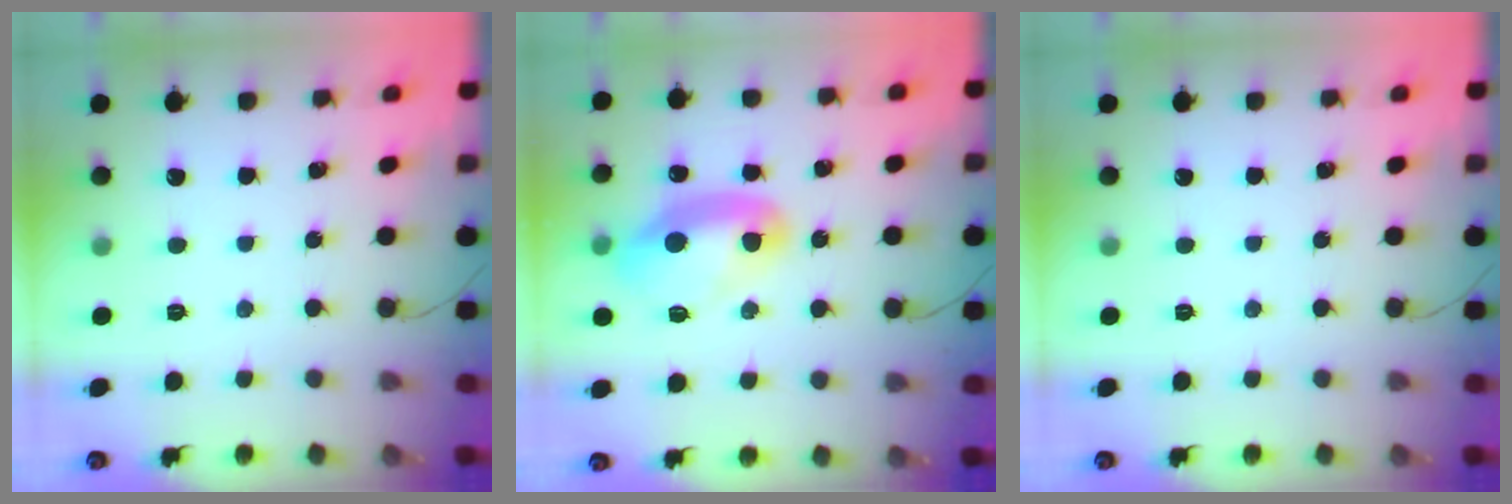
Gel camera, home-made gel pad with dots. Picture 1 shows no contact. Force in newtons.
{"total": 16.4, "press": 12.3, "slide": 10.8}
{"total": 0.0}